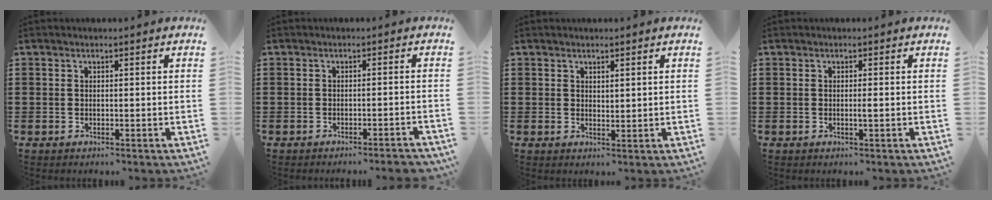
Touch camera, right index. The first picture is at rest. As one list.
[{"total": 1.7, "force": [-1.4, -0.2, 0.8], "torque": [-0.014, 0.000, -0.028]}, {"total": 1.2, "force": [1.1, 0.4, 0.3], "torque": [-0.007, 0.003, 0.020]}, {"total": 0.9, "force": [-0.1, 0.0, 0.9], "torque": [-0.016, -0.003, -0.003]}]